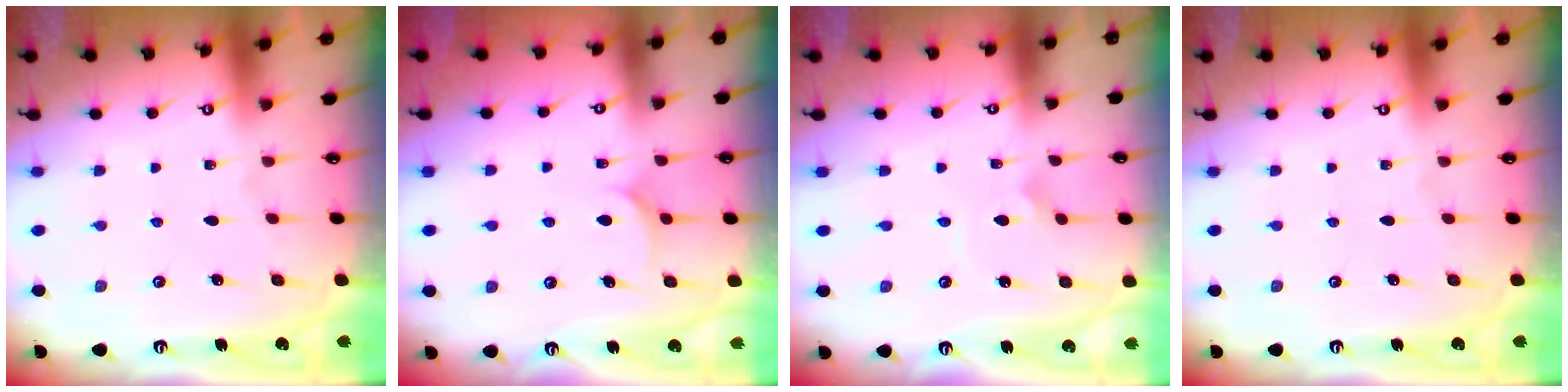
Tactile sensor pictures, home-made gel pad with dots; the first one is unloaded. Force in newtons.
{"total": 5.9, "press": 5.8, "slide": 0.6}
{"total": 2.3, "press": 2.3, "slide": 0.0}
{"total": 0.0}